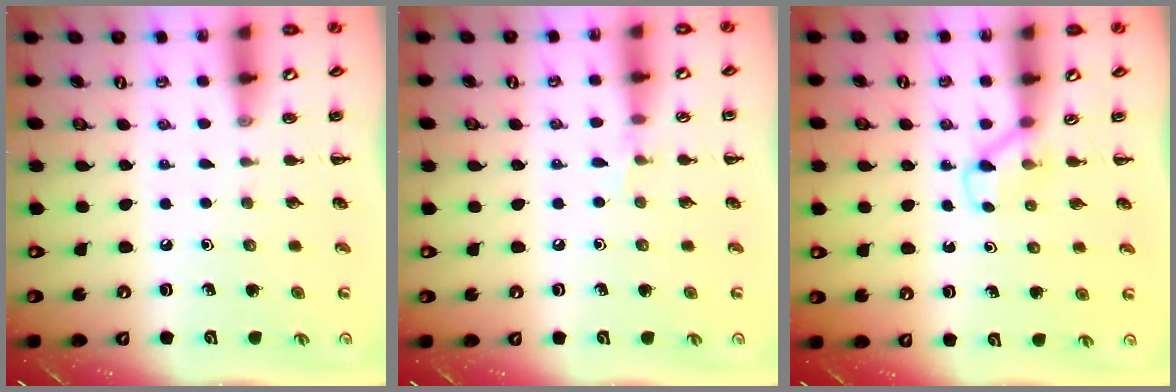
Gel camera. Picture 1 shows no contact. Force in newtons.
{"total": 4.3, "press": 4.0, "slide": 1.5}
{"total": 3.0, "press": 2.8, "slide": 0.9}